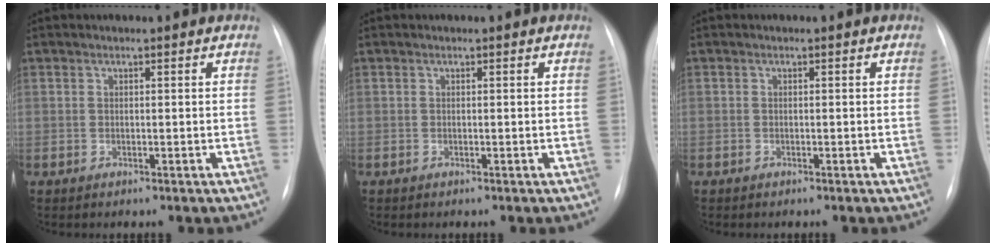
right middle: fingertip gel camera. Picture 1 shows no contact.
{"total": 0.0}
{"total": 0.0}